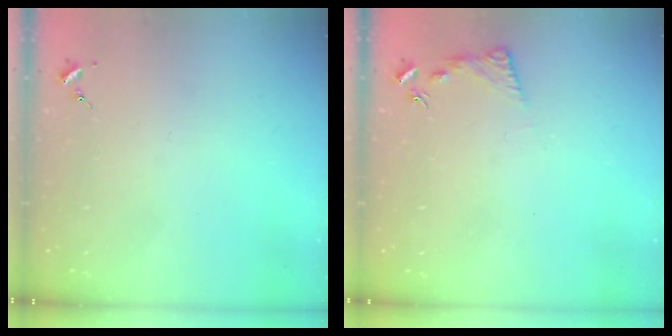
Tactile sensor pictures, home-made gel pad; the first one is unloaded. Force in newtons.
{"total": 6.0, "press": 6.0, "slide": 0.4}